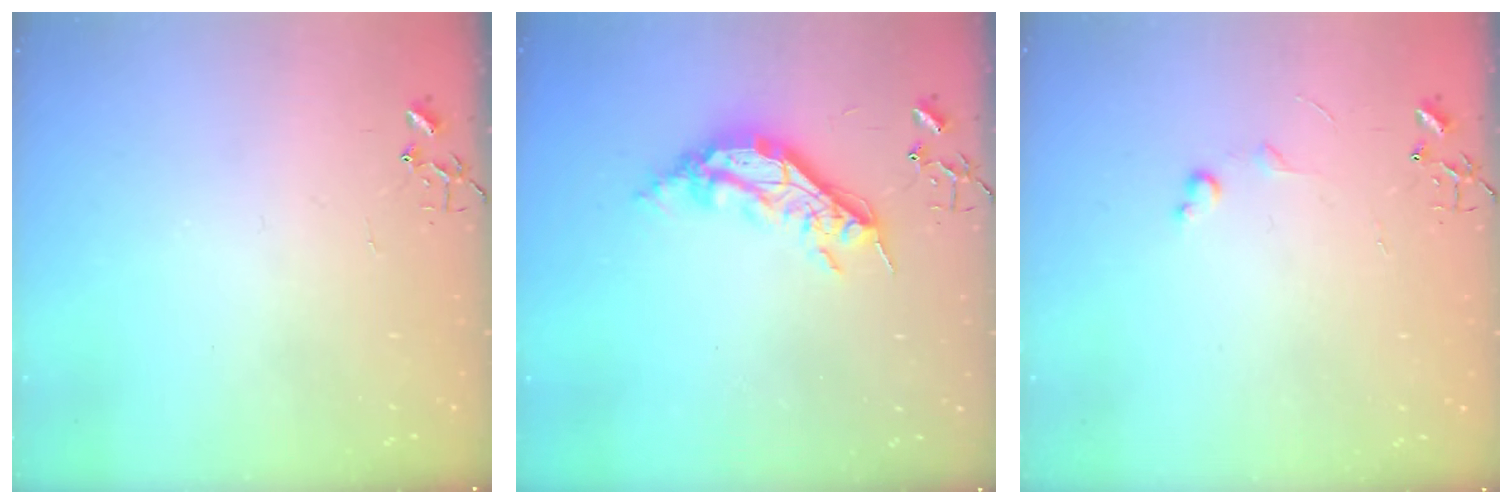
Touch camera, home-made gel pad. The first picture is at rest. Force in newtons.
{"total": 15.5, "press": 15.5, "slide": 0.6}
{"total": 4.2, "press": 4.2, "slide": 0.5}